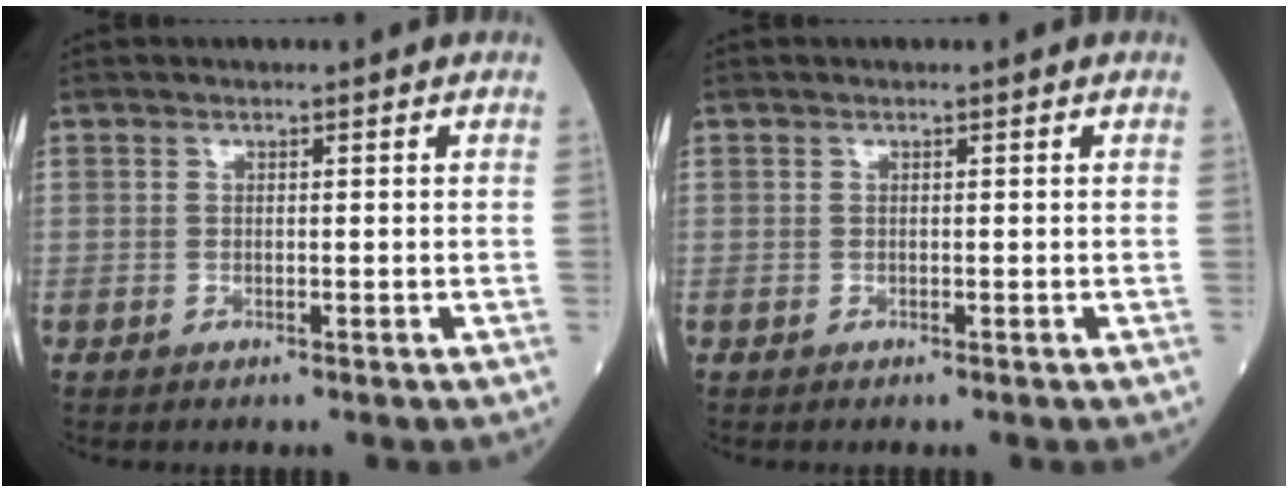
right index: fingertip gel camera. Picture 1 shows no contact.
{"total": 0.0}